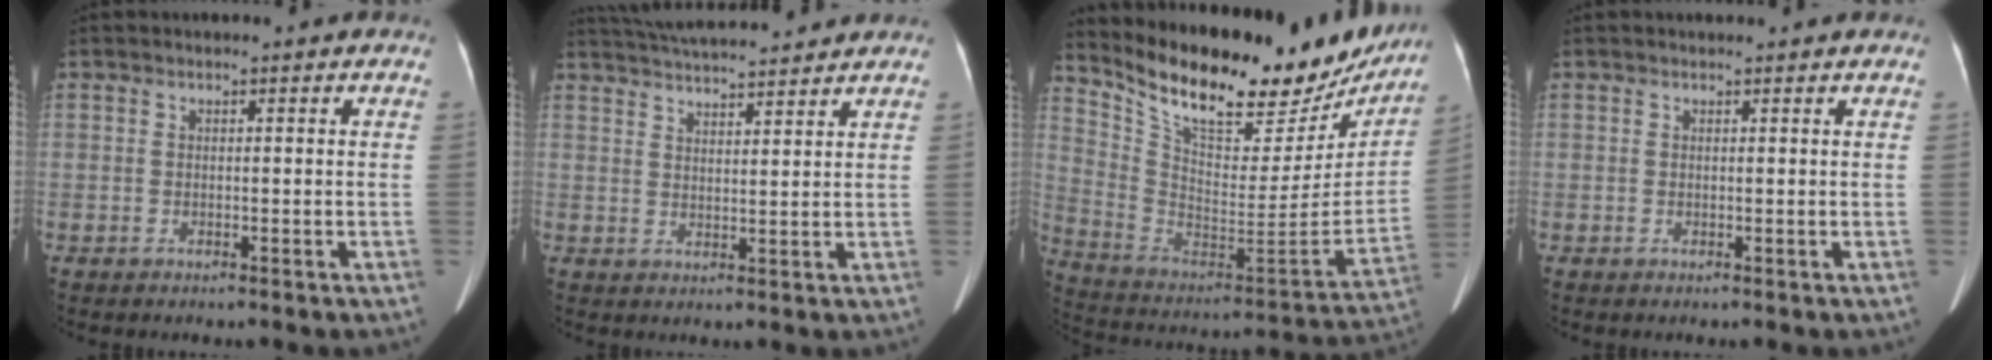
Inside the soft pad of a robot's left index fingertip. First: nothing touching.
{"total": 12.9, "force": [11.9, 1.4, 4.6], "torque": [-0.085, 0.030, 0.183]}
{"total": 28.6, "force": [23.5, 9.4, 13.3], "torque": [-0.229, -0.026, 0.341]}
{"total": 1.6, "force": [1.5, 0.1, 0.3], "torque": [-0.009, 0.009, 0.020]}